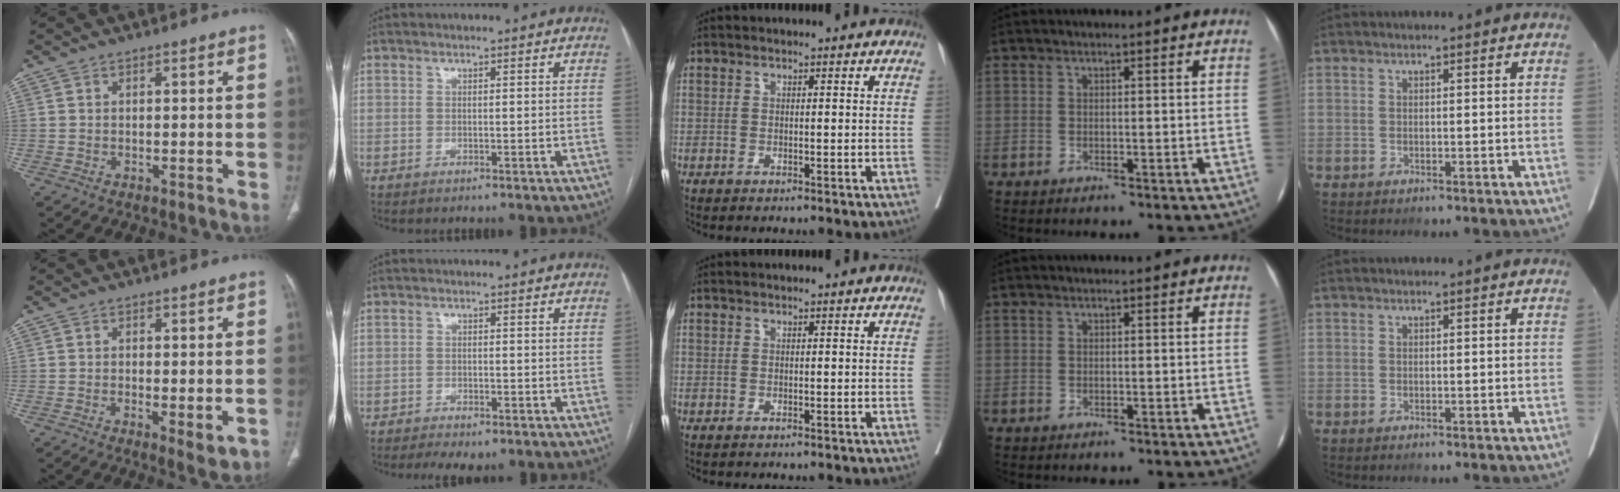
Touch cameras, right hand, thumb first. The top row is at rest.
{"thumb": {"total": 4.5, "force": [-1.0, 1.6, 4.0], "torque": [-0.062, -0.012, -0.013]}, "index": {"total": 5.1, "force": [-3.7, 2.3, 2.6], "torque": [-0.043, -0.004, -0.051]}}